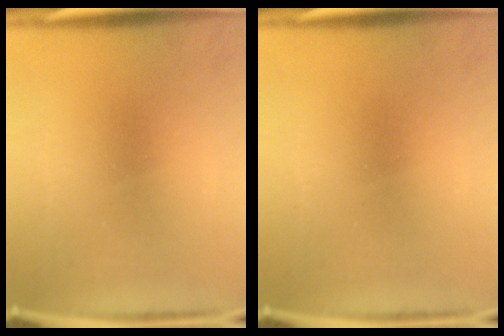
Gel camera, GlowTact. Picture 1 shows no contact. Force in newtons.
{"total": 0.0}